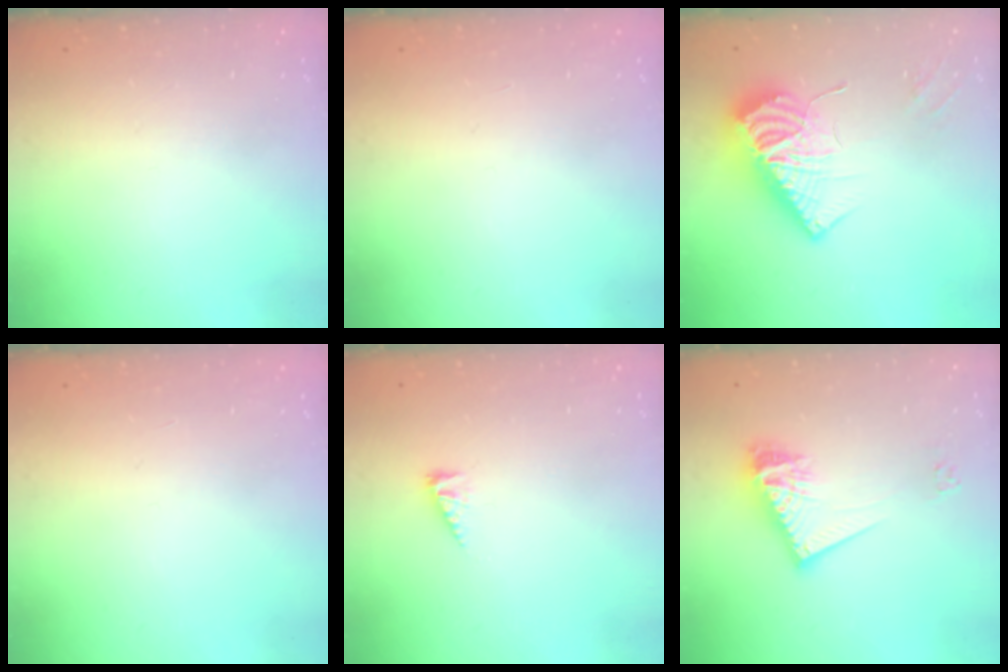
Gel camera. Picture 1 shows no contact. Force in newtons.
{"total": 0.0}
{"total": 14.0, "press": 13.9, "slide": 1.2}
{"total": 0.0}
{"total": 3.2, "press": 3.1, "slide": 0.6}
{"total": 13.7, "press": 13.6, "slide": 1.3}